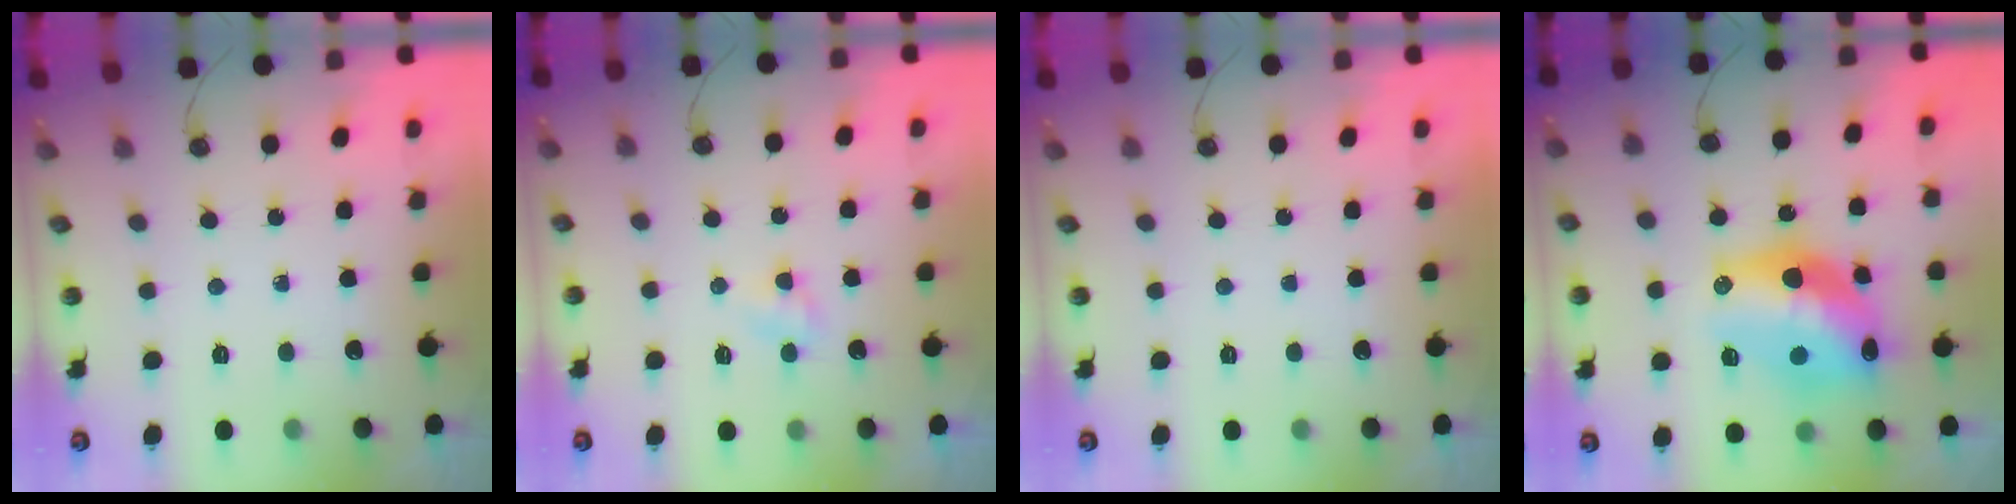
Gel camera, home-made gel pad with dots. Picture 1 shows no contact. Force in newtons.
{"total": 2.6, "press": 2.6, "slide": 0.3}
{"total": 0.0}
{"total": 18.9, "press": 18.7, "slide": 2.7}